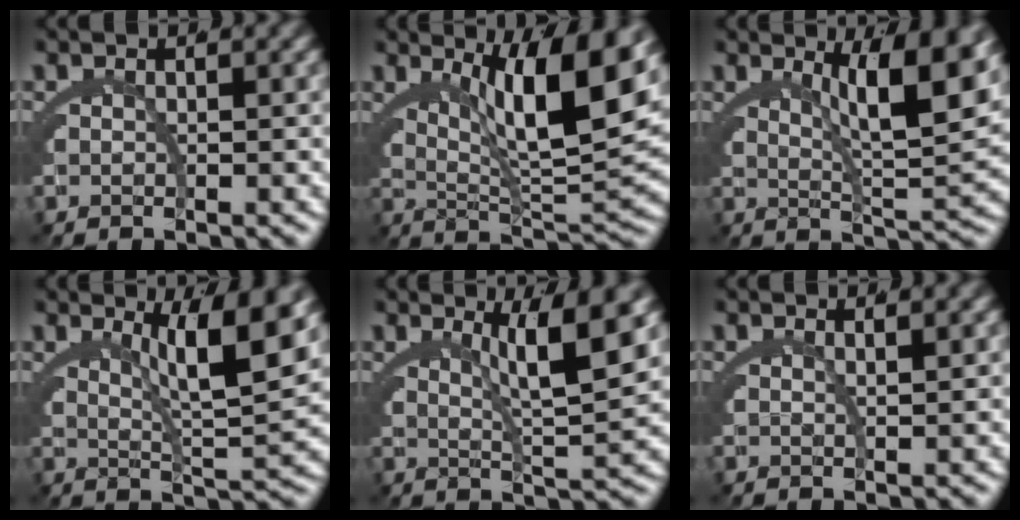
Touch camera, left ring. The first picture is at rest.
{"total": 10.4, "force": [3.2, 2.8, 9.5], "torque": [-0.132, 0.006, 0.053]}
{"total": 7.6, "force": [2.9, 1.4, 6.9], "torque": [-0.095, -0.003, 0.051]}
{"total": 6.9, "force": [2.7, 1.0, 6.2], "torque": [-0.090, -0.001, 0.048]}
{"total": 5.9, "force": [2.4, 0.7, 5.3], "torque": [-0.078, -0.003, 0.044]}
{"total": 1.1, "force": [0.9, 0.1, 0.6], "torque": [-0.012, -0.002, 0.019]}